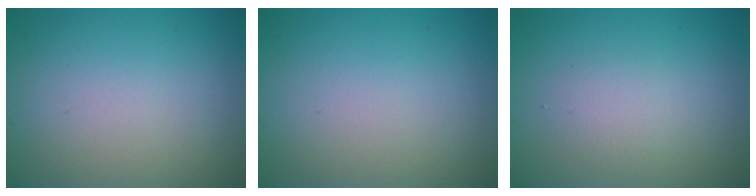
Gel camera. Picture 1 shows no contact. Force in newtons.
{"total": 0.0}
{"total": 1.8, "press": 1.8, "slide": 0.1}